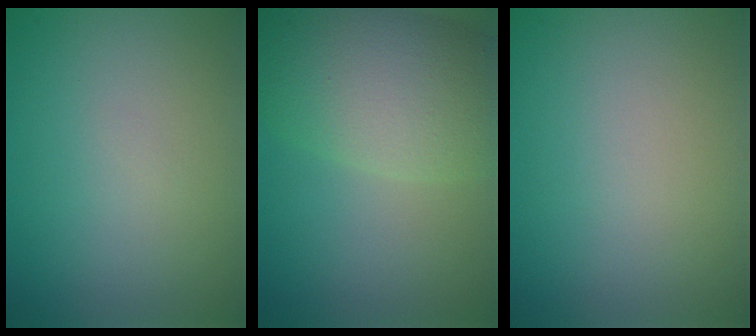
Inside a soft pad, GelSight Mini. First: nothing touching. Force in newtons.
{"total": 8.2, "press": 8.2, "slide": 0.2}
{"total": 0.0}